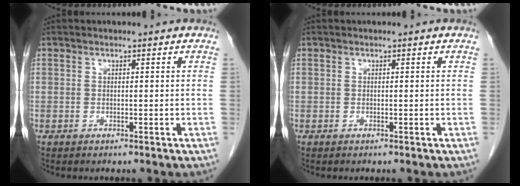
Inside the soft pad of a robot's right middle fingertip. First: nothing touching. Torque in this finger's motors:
{"motor_torque": [-0.18, -0.01, -0.01, -0.01]}